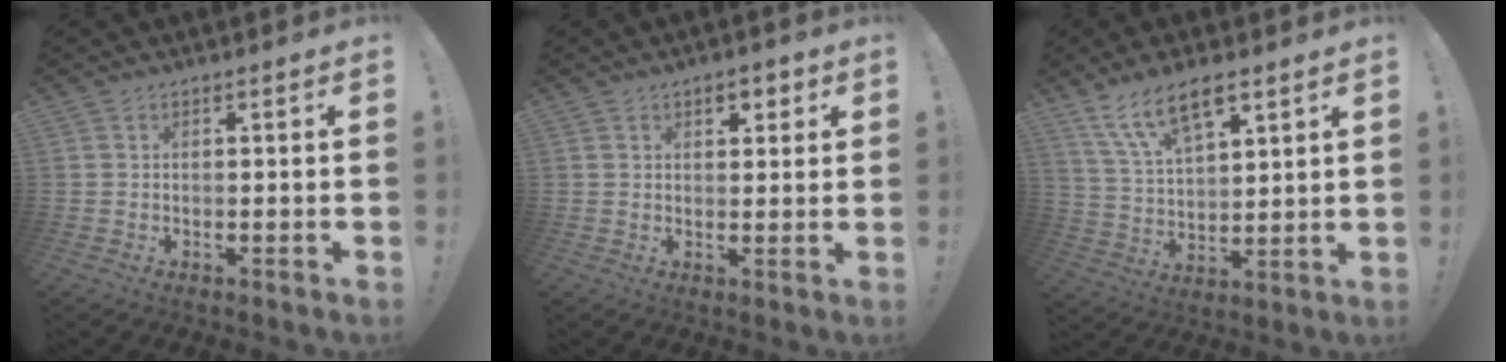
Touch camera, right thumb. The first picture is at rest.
{"total": 3.6, "force": [2.0, 2.0, 2.2], "torque": [-0.017, -0.004, 0.030]}
{"total": 12.1, "force": [8.0, 5.0, 7.6], "torque": [-0.137, -0.030, 0.147]}